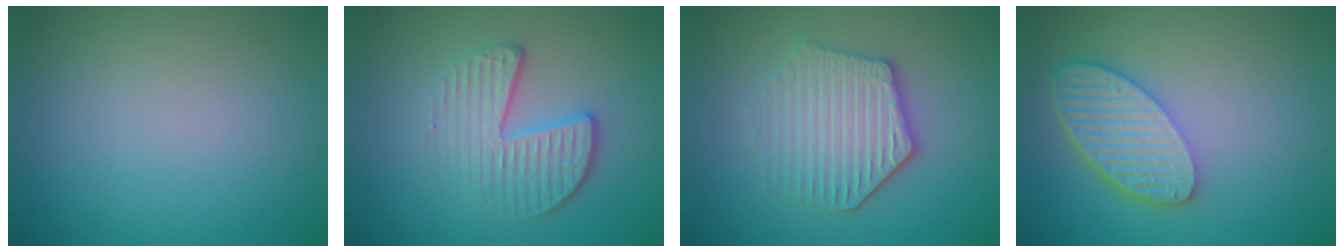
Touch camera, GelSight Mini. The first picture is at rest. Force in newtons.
{"total": 3.8, "press": 3.1, "slide": 2.1}
{"total": 4.3, "press": 4.0, "slide": 1.8}
{"total": 5.8, "press": 4.5, "slide": 3.6}